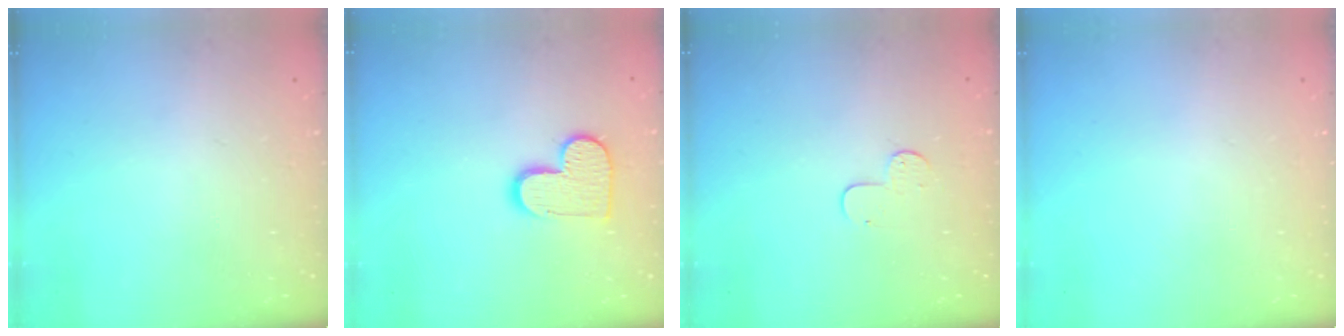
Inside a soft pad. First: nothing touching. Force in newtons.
{"total": 10.5, "press": 10.5, "slide": 0.5}
{"total": 4.3, "press": 4.3, "slide": 0.4}
{"total": 0.0}